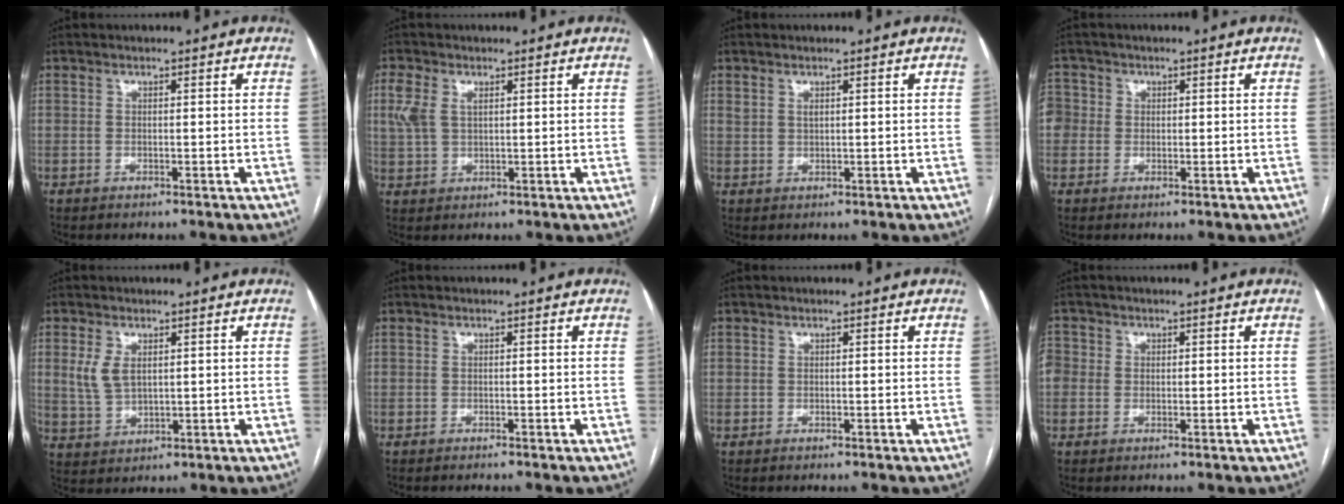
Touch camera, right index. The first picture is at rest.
{"total": 4.7, "force": [2.1, 2.7, 3.1], "torque": [-0.096, 0.021, 0.044]}
{"total": 1.3, "force": [1.1, 0.6, 0.3], "torque": [-0.014, 0.007, 0.022]}
{"total": 3.7, "force": [0.1, 3.6, 0.6], "torque": [-0.008, 0.014, 0.000]}
{"total": 4.6, "force": [1.4, 2.7, 3.4], "torque": [-0.078, 0.007, 0.037]}
{"total": 0.7, "force": [-0.7, -0.1, 0.1], "torque": [-0.003, -0.002, -0.011]}
{"total": 0.0}
{"total": 3.7, "force": [0.2, 3.5, 1.2], "torque": [-0.029, 0.018, 0.004]}